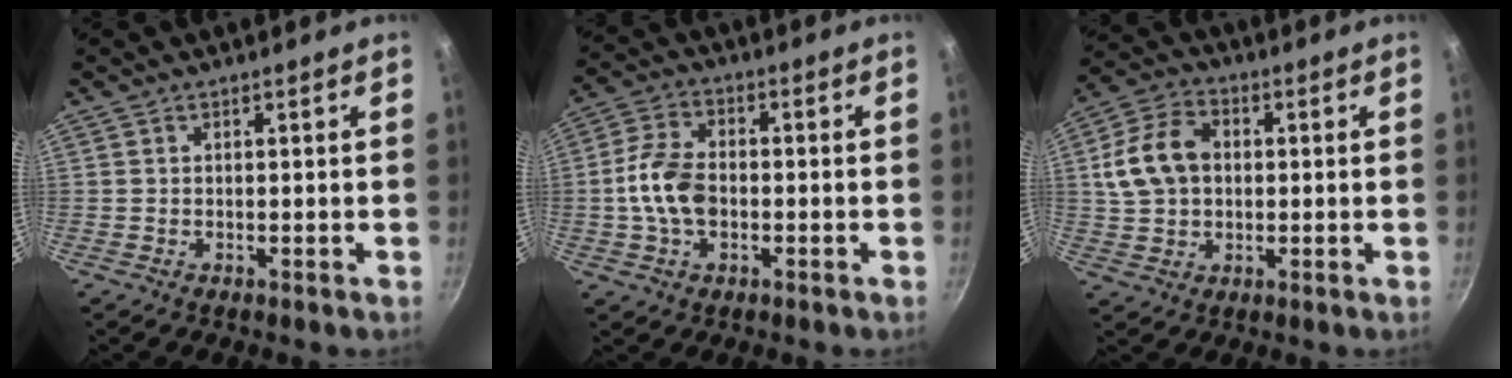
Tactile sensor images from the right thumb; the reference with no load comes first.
{"total": 9.4, "force": [-1.3, 6.2, 7.0], "torque": [-0.129, 0.024, -0.031]}
{"total": 11.6, "force": [1.4, 8.6, 7.8], "torque": [-0.130, 0.018, 0.017]}